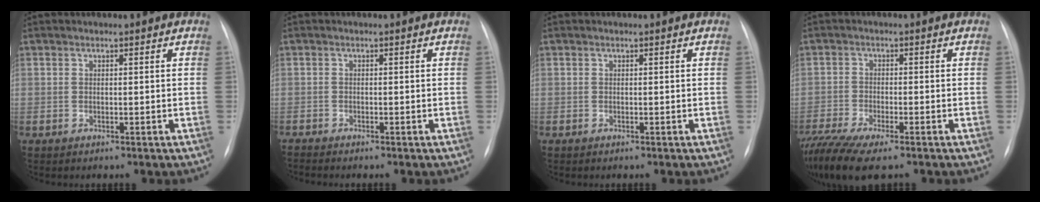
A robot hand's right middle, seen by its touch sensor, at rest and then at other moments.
{"total": 1.2, "force": [-1.1, -0.4, 0.3], "torque": [-0.006, -0.003, -0.021]}
{"total": 0.0}
{"total": 10.6, "force": [-8.2, 1.5, 6.5], "torque": [-0.126, -0.020, -0.140]}